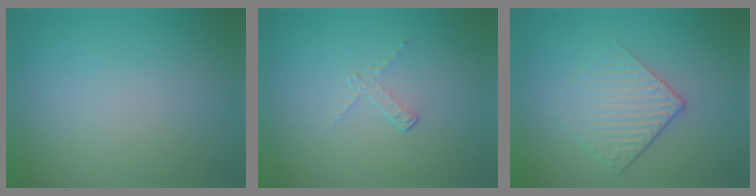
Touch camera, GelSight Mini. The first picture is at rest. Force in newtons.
{"total": 1.1, "press": 0.4, "slide": 1.1}
{"total": 3.1, "press": 2.7, "slide": 1.7}